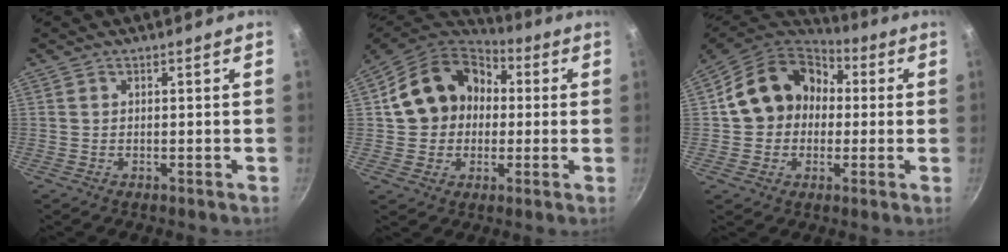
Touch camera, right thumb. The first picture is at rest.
{"total": 17.0, "force": [2.1, 14.1, 9.2], "torque": [-0.135, 0.040, 0.028]}
{"total": 16.6, "force": [1.7, 13.9, 8.8], "torque": [-0.122, 0.041, 0.019]}